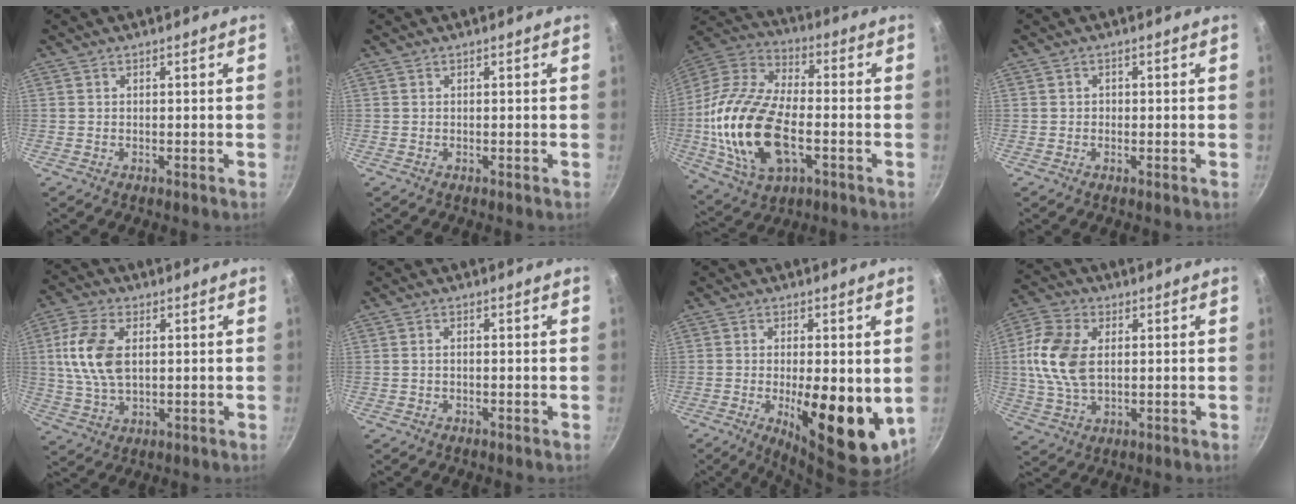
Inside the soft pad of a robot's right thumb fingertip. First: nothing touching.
{"total": 0.0}
{"total": 23.4, "force": [-4.2, 12.8, 19.1], "torque": [-0.377, 0.026, -0.082]}
{"total": 0.9, "force": [-0.2, 0.8, 0.2], "torque": [0.001, 0.003, -0.003]}
{"total": 11.1, "force": [1.9, 6.4, 8.9], "torque": [-0.172, 0.002, 0.036]}
{"total": 1.0, "force": [-0.2, 0.5, 0.8], "torque": [-0.020, 0.007, -0.005]}
{"total": 15.4, "force": [-2.2, 5.6, 14.2], "torque": [-0.189, -0.012, -0.023]}
{"total": 12.2, "force": [1.5, 7.6, 9.4], "torque": [-0.183, 0.002, 0.023]}